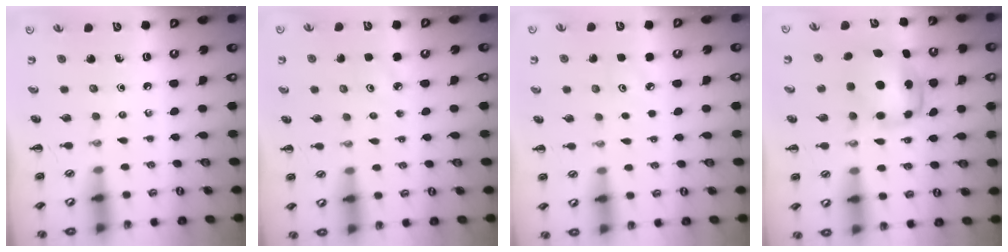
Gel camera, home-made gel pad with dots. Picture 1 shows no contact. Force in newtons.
{"total": 3.1, "press": 2.9, "slide": 0.9}
{"total": 5.8, "press": 5.6, "slide": 1.5}
{"total": 5.9, "press": 5.7, "slide": 1.3}